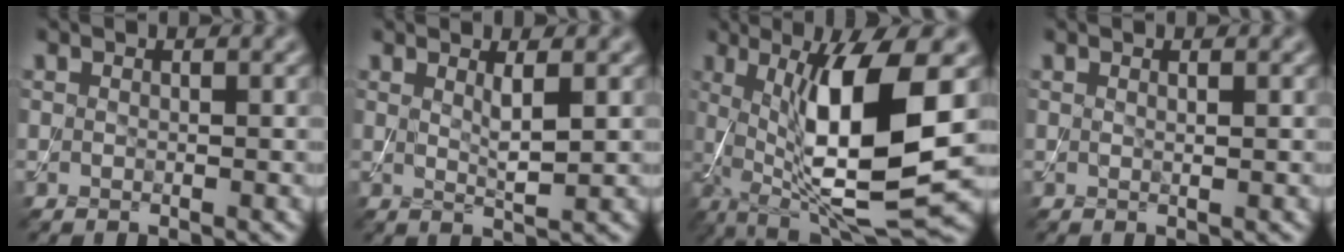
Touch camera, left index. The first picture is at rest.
{"total": 2.2, "force": [0.8, 0.4, 2.0], "torque": [-0.032, -0.007, 0.014]}
{"total": 12.3, "force": [0.8, 3.1, 11.9], "torque": [-0.201, -0.011, 0.022]}
{"total": 0.6, "force": [0.2, 0.2, 0.5], "torque": [-0.004, 0.001, 0.001]}